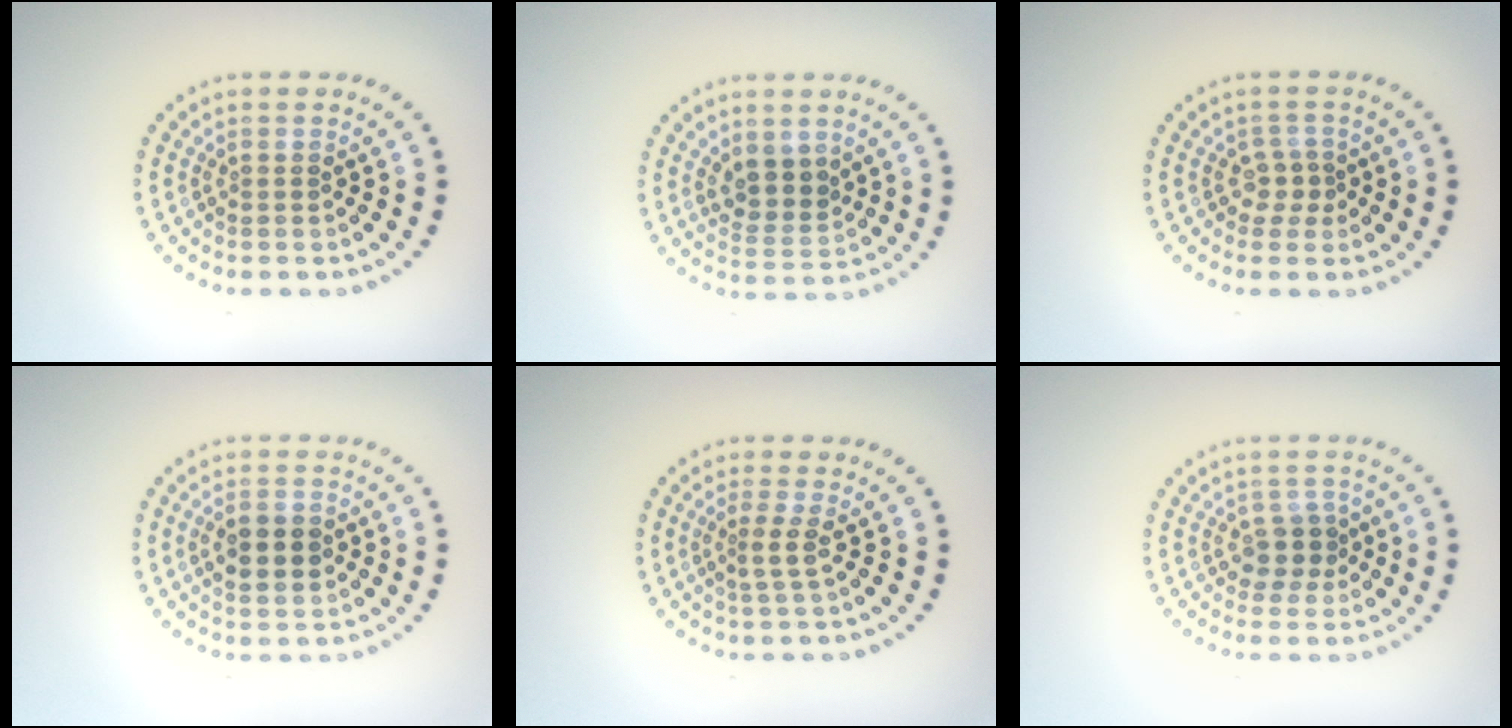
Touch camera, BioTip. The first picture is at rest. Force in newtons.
{"total": 2.9, "press": 2.6, "slide": 1.4}
{"total": 1.8, "press": 1.4, "slide": 1.1}
{"total": 3.1, "press": 3.1, "slide": 0.2}
{"total": 1.7, "press": 1.1, "slide": 1.3}
{"total": 2.5, "press": 2.1, "slide": 1.4}